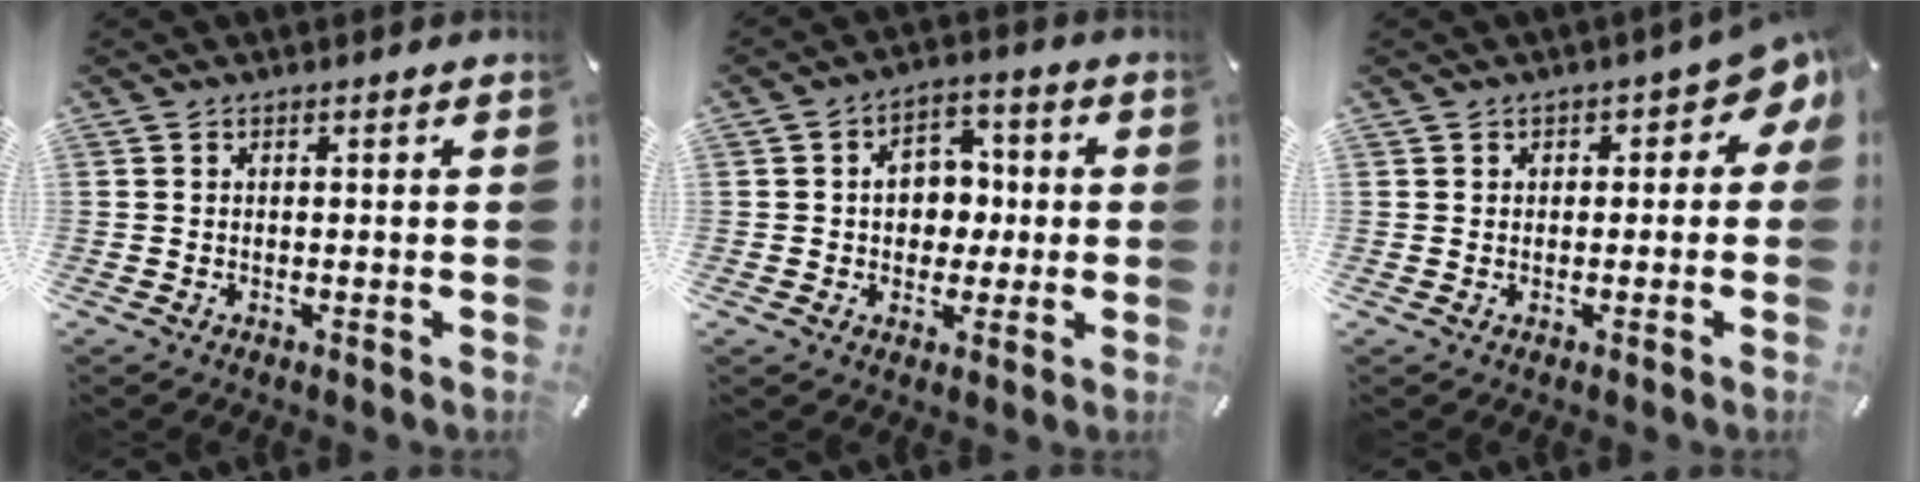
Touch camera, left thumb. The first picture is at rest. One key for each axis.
{"total": 8.1, "fx": -0.2, "fy": 6.8, "fz": 4.5, "tx": -0.061, "ty": 0.012, "tz": -0.005}
{"total": 3.9, "fx": 0.9, "fy": 2.8, "fz": 2.5, "tx": -0.026, "ty": -0.004, "tz": 0.012}